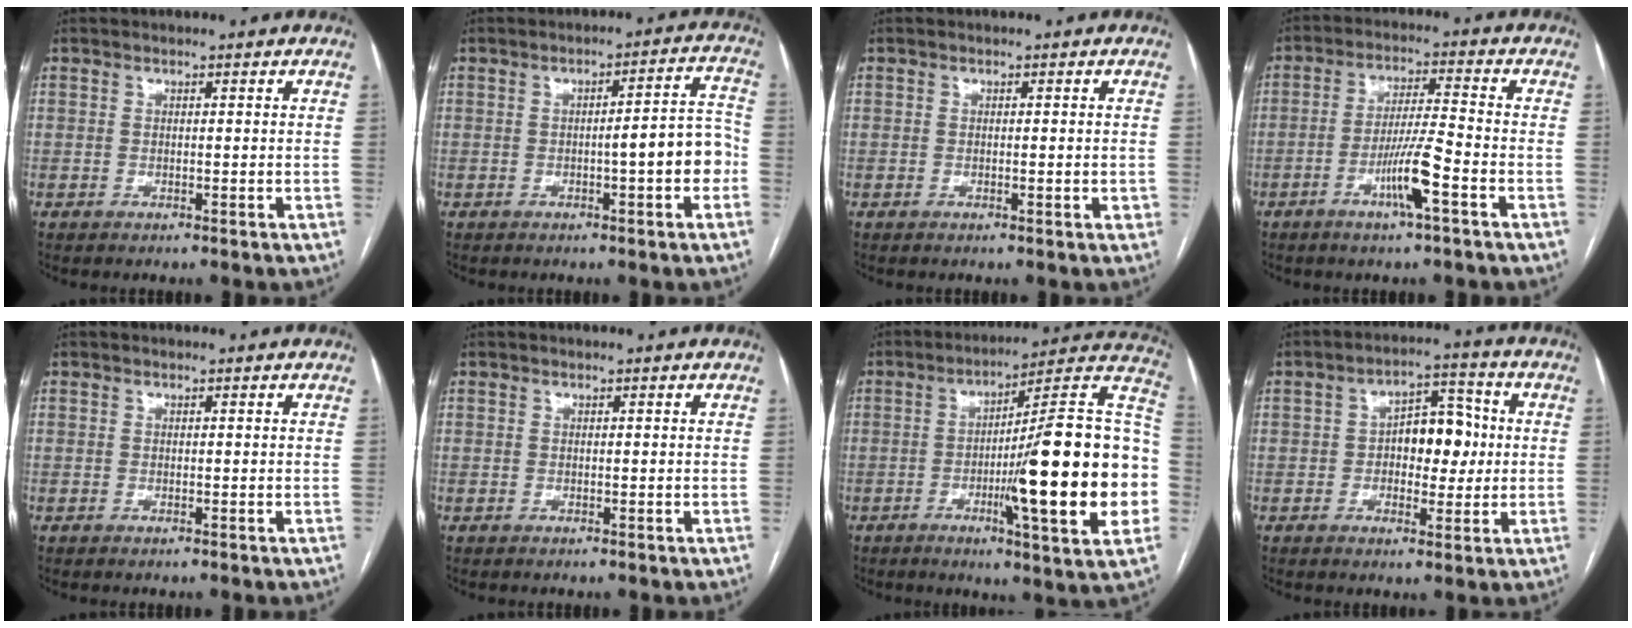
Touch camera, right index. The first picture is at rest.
{"total": 7.0, "force": [-1.9, 0.8, 6.7], "torque": [-0.085, 0.024, -0.026]}
{"total": 1.2, "force": [-0.1, 0.4, 1.1], "torque": [-0.015, 0.002, 0.001]}
{"total": 7.6, "force": [-3.4, -0.2, 6.8], "torque": [-0.130, 0.000, -0.062]}
{"total": 0.0}
{"total": 0.0}
{"total": 24.9, "force": [-4.0, 1.6, 24.6], "torque": [-0.281, 0.013, -0.061]}
{"total": 8.1, "force": [0.2, 4.4, 6.8], "torque": [-0.096, 0.025, 0.004]}